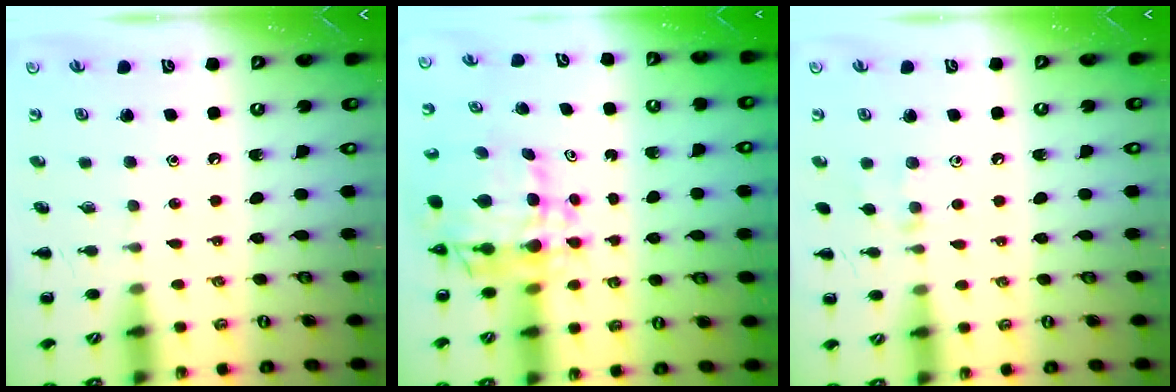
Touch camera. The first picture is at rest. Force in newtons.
{"total": 9.2, "press": 8.6, "slide": 3.4}
{"total": 5.6, "press": 5.3, "slide": 1.8}